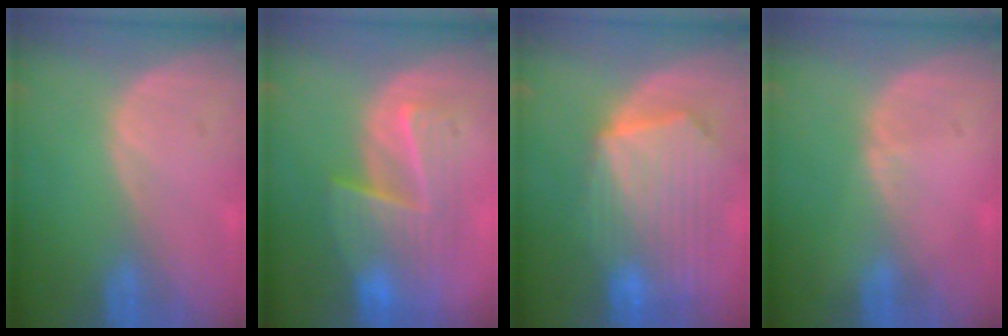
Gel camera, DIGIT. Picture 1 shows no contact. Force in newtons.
{"total": 7.3, "press": 7.3, "slide": 0.8}
{"total": 10.8, "press": 9.5, "slide": 5.2}
{"total": 0.5, "press": 0.5, "slide": 0.2}